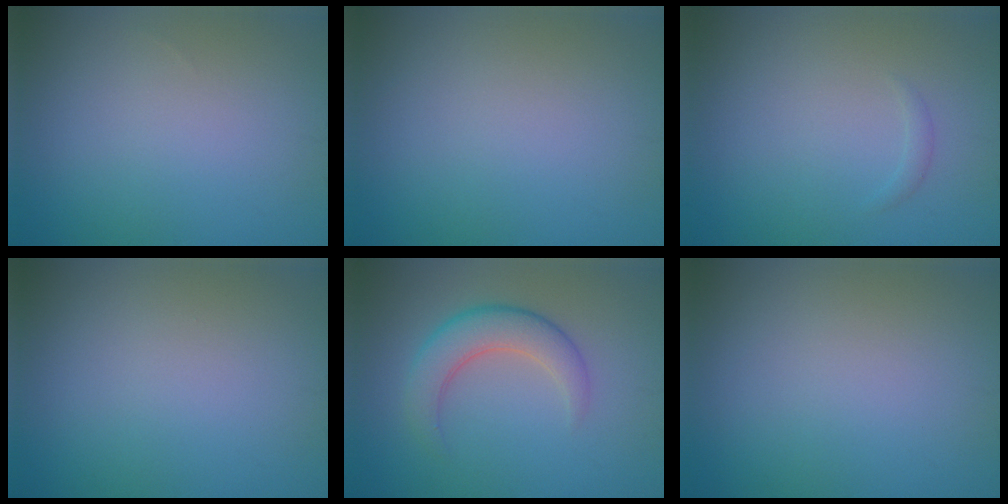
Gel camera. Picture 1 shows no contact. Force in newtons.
{"total": 0.0}
{"total": 0.6, "press": 0.6, "slide": 0.1}
{"total": 0.0}
{"total": 4.3, "press": 4.3, "slide": 0.3}
{"total": 0.0}